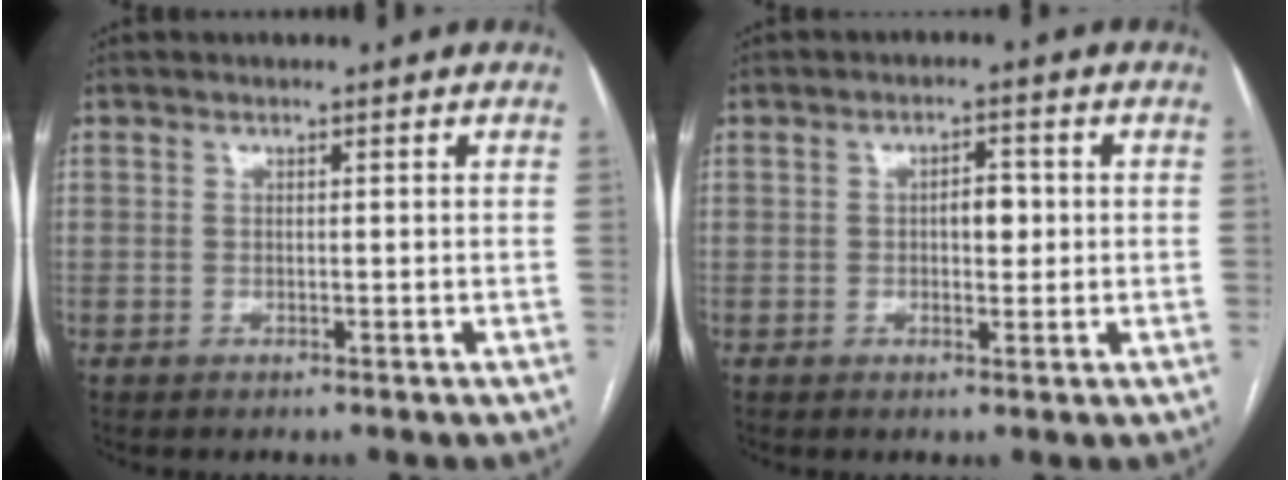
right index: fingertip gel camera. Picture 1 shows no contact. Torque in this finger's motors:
{"motor_torque": [0.83, 0.09, 0.06, 0.04]}